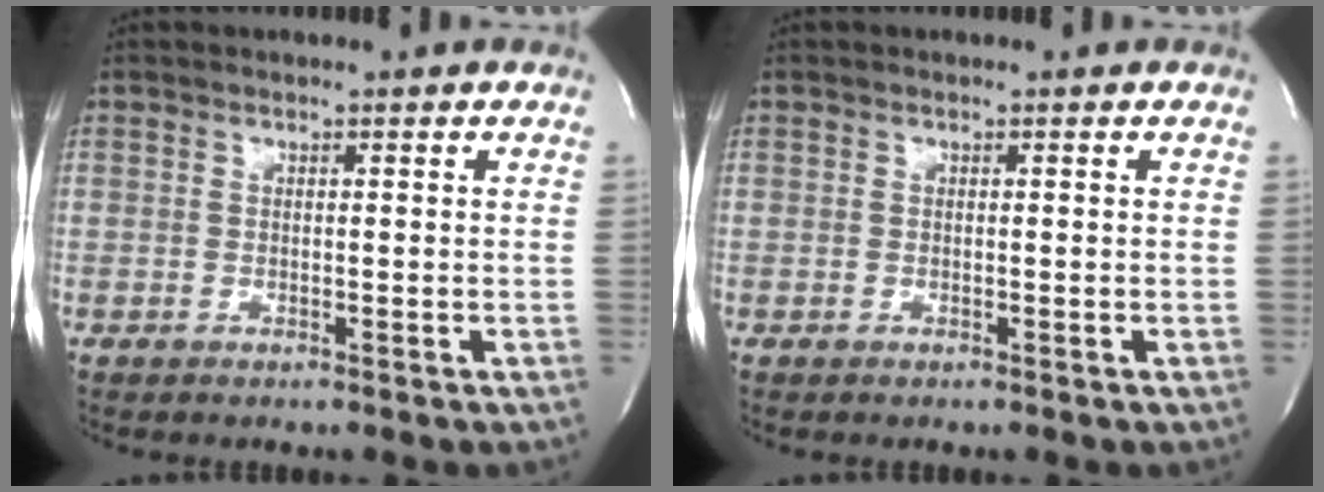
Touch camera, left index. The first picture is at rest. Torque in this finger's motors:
{"motor_torque": [0.02, -0.01, 0.00, 0.00]}